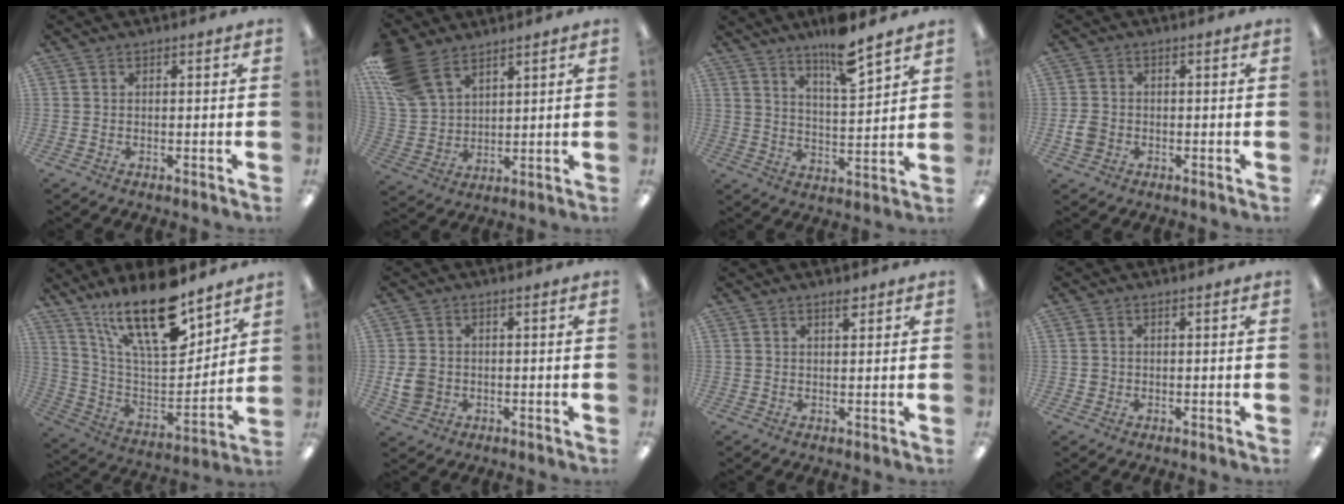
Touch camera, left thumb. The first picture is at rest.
{"total": 14.2, "force": [9.3, 8.0, 7.1], "torque": [-0.175, -0.023, 0.182]}
{"total": 10.0, "force": [8.1, 1.5, 5.6], "torque": [-0.084, -0.058, 0.136]}
{"total": 3.7, "force": [-0.9, 3.1, 1.8], "torque": [-0.035, 0.005, -0.015]}
{"total": 23.2, "force": [15.5, 8.3, 15.1], "torque": [-0.272, -0.103, 0.264]}
{"total": 5.2, "force": [-0.5, 4.4, 2.6], "torque": [-0.052, 0.003, -0.007]}
{"total": 2.3, "force": [1.8, 0.6, 1.3], "torque": [-0.013, -0.008, 0.028]}
{"total": 1.3, "force": [0.1, 1.2, 0.3], "torque": [-0.008, 0.003, 0.000]}